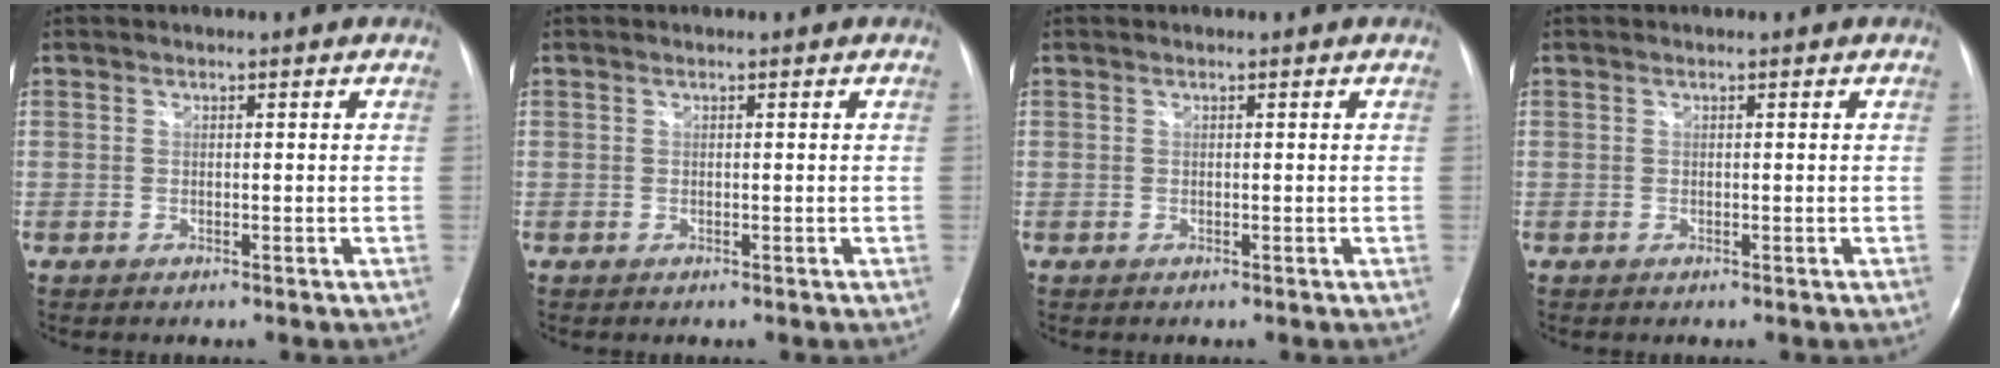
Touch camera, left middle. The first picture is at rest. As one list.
[{"total": 0.0}, {"total": 0.0}, {"total": 0.0}]